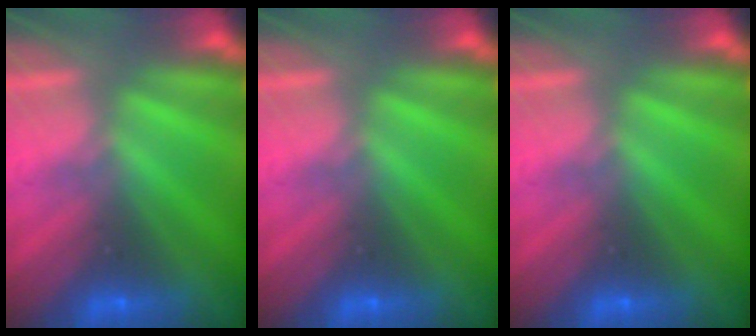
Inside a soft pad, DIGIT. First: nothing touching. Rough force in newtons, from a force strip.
{"total": 0.0}
{"total": 0.0}